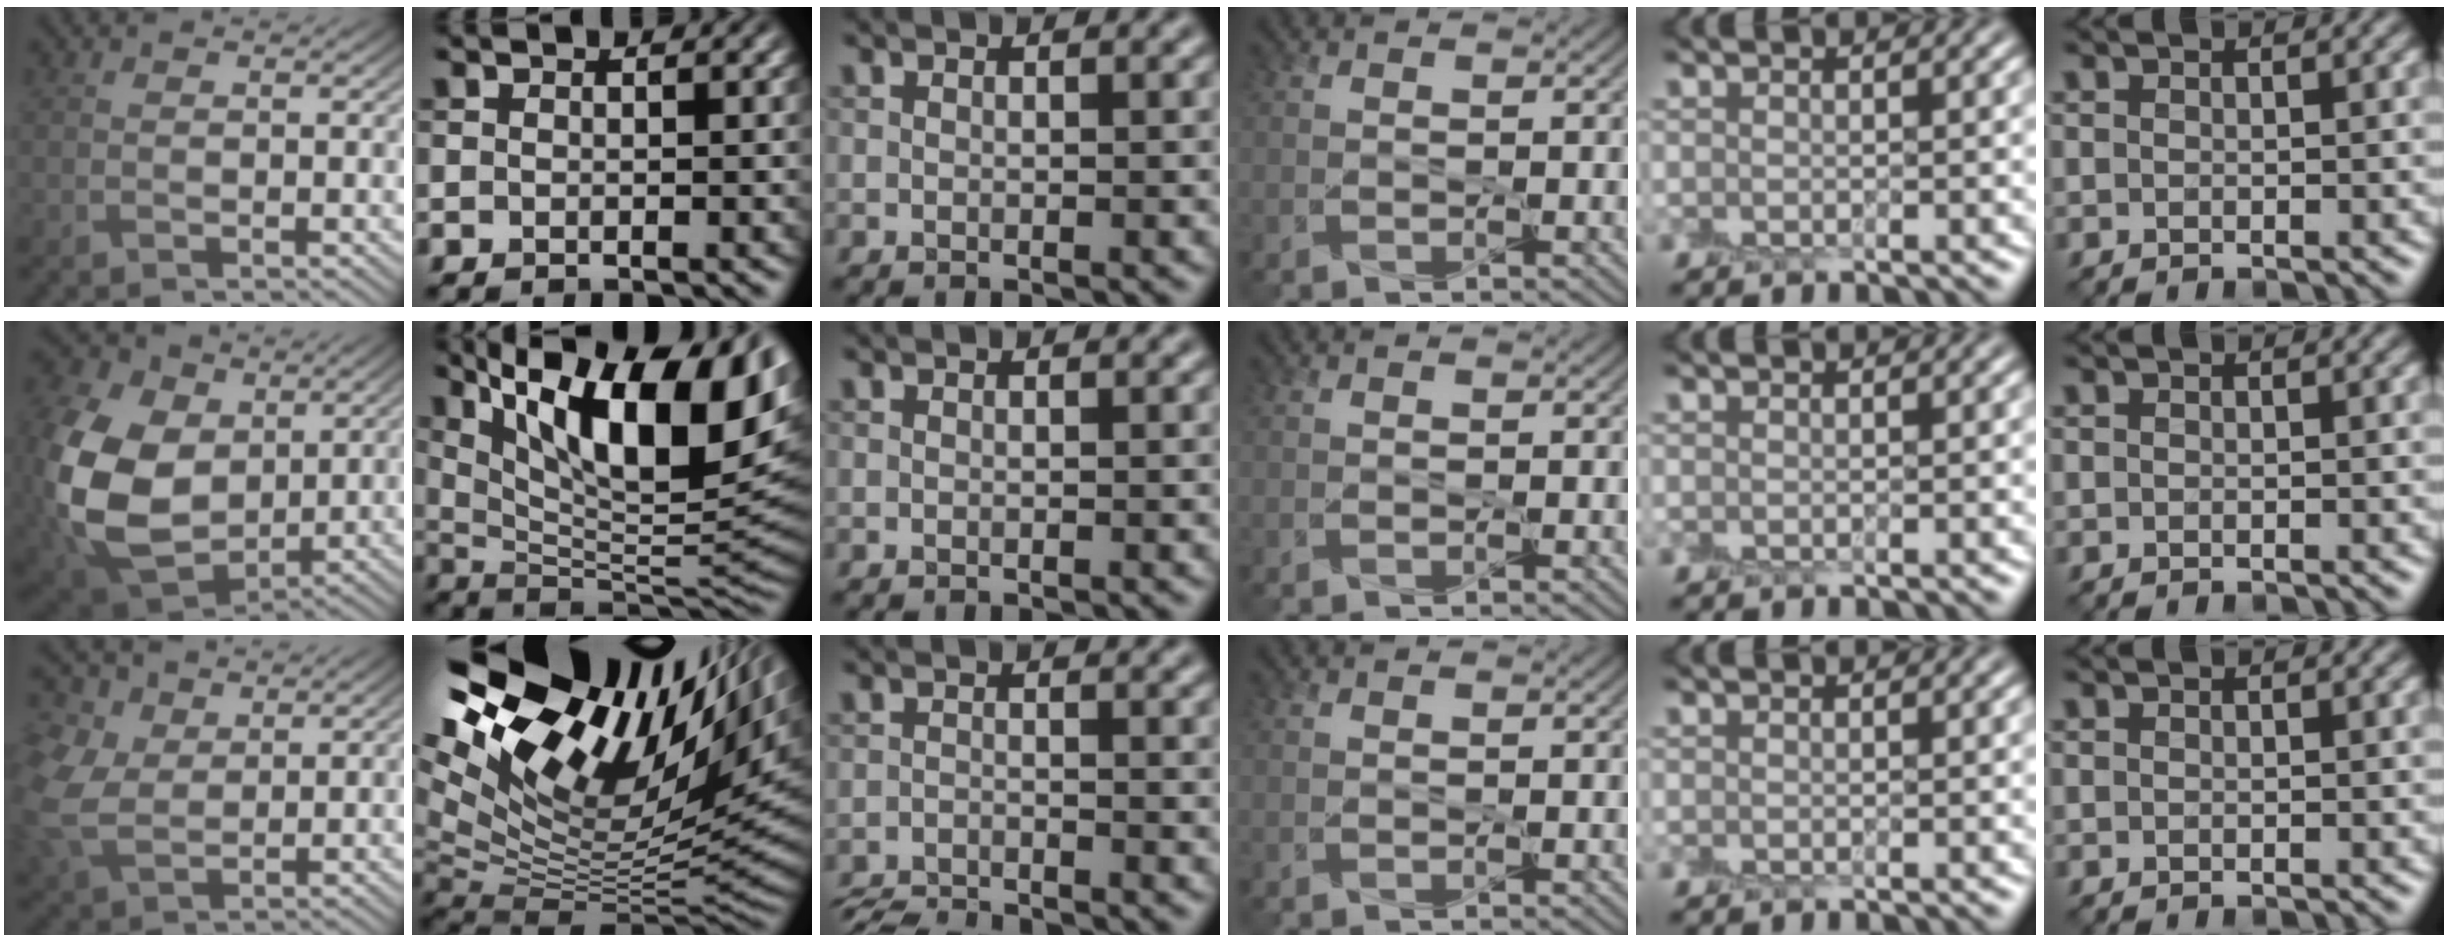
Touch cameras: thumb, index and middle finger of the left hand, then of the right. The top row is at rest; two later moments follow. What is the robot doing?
{"motion": "peel", "object": "postage stamp"}